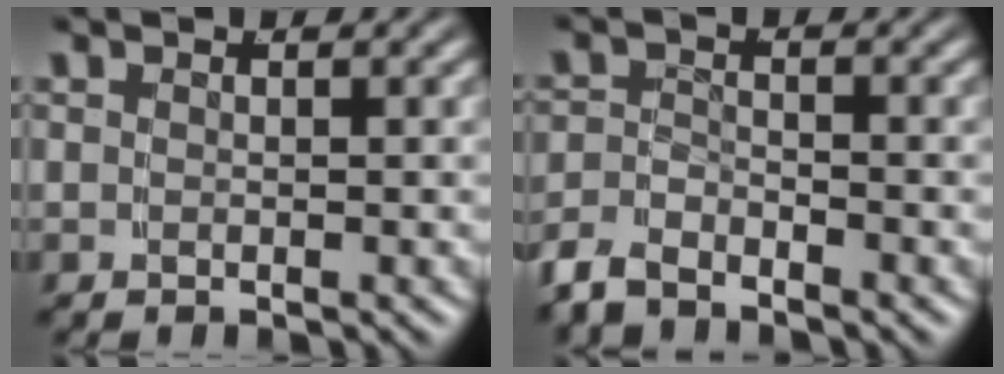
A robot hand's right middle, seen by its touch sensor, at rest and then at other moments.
{"total": 3.0, "force": [-2.7, 1.1, 0.9], "torque": [-0.026, -0.009, -0.047]}